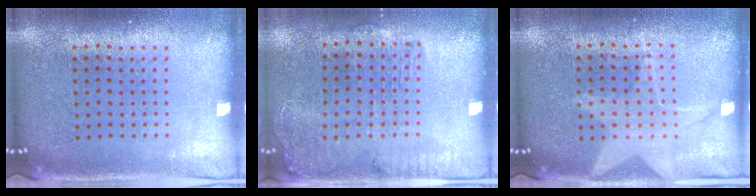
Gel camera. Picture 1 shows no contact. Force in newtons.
{"total": 1.6, "press": 1.5, "slide": 0.5}
{"total": 1.5, "press": 1.5, "slide": 0.1}